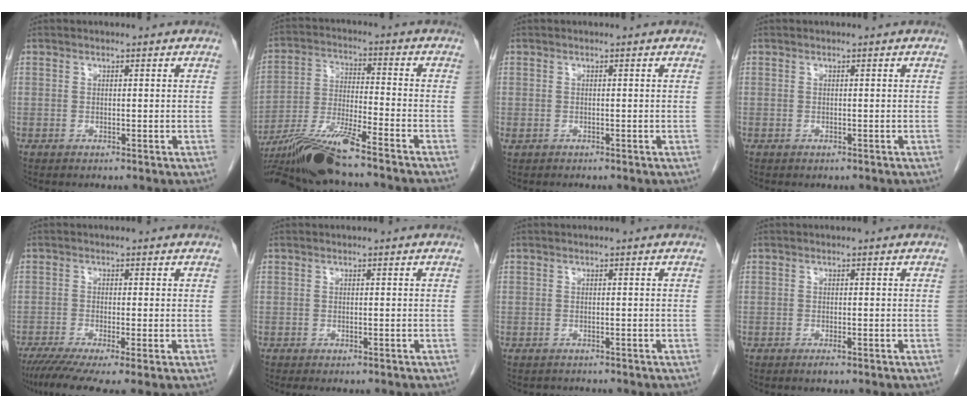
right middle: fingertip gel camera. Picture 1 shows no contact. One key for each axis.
{"total": 13.4, "fx": -11.1, "fy": -0.7, "fz": 7.4, "tx": -0.140, "ty": -0.018, "tz": -0.200}
{"total": 0.6, "fx": -0.3, "fy": 0.4, "fz": 0.3, "tx": -0.008, "ty": 0.001, "tz": 0.000}
{"total": 0.0}
{"total": 7.9, "fx": -5.3, "fy": 0.8, "fz": 5.9, "tx": -0.098, "ty": -0.021, "tz": -0.089}
{"total": 1.5, "fx": -1.2, "fy": 0.5, "fz": 0.7, "tx": -0.014, "ty": -0.006, "tz": -0.012}
{"total": 1.2, "fx": -1.1, "fy": 0.4, "fz": 0.0, "tx": -0.011, "ty": -0.005, "tz": -0.016}
{"total": 1.0, "fx": -0.6, "fy": 0.2, "fz": 0.7, "tx": -0.013, "ty": -0.002, "tz": -0.009}